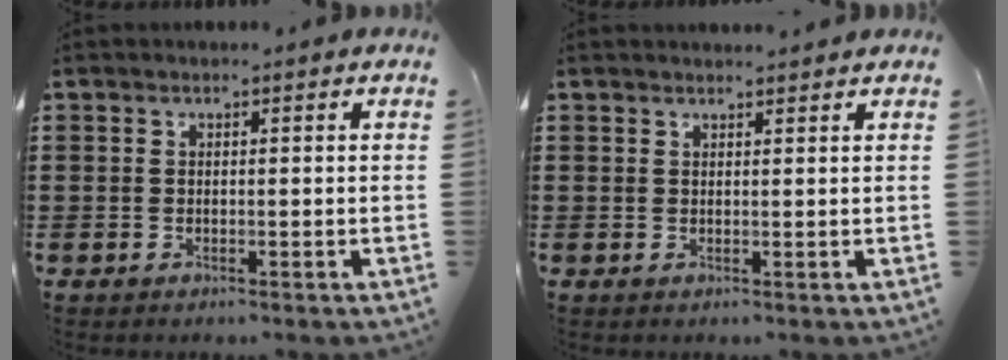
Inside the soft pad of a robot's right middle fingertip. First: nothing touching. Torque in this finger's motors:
{"motor_torque": [-0.07, 0.06, -0.01, -0.02]}